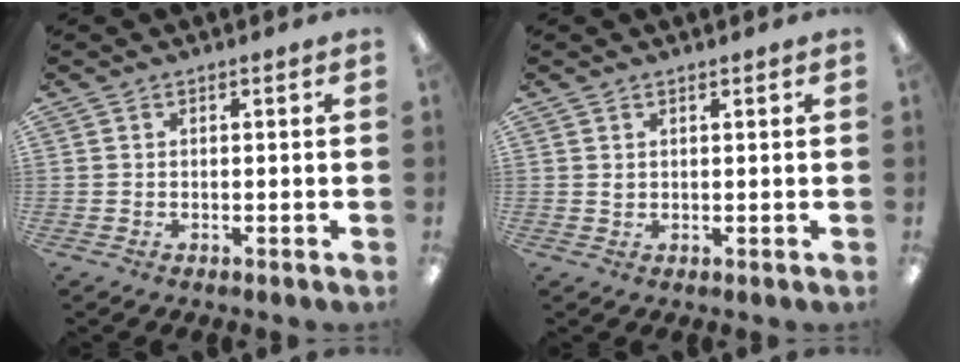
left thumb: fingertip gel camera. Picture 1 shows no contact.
{"total": 0.8, "force": [0.5, 0.5, 0.3], "torque": [-0.007, 0.001, 0.010]}